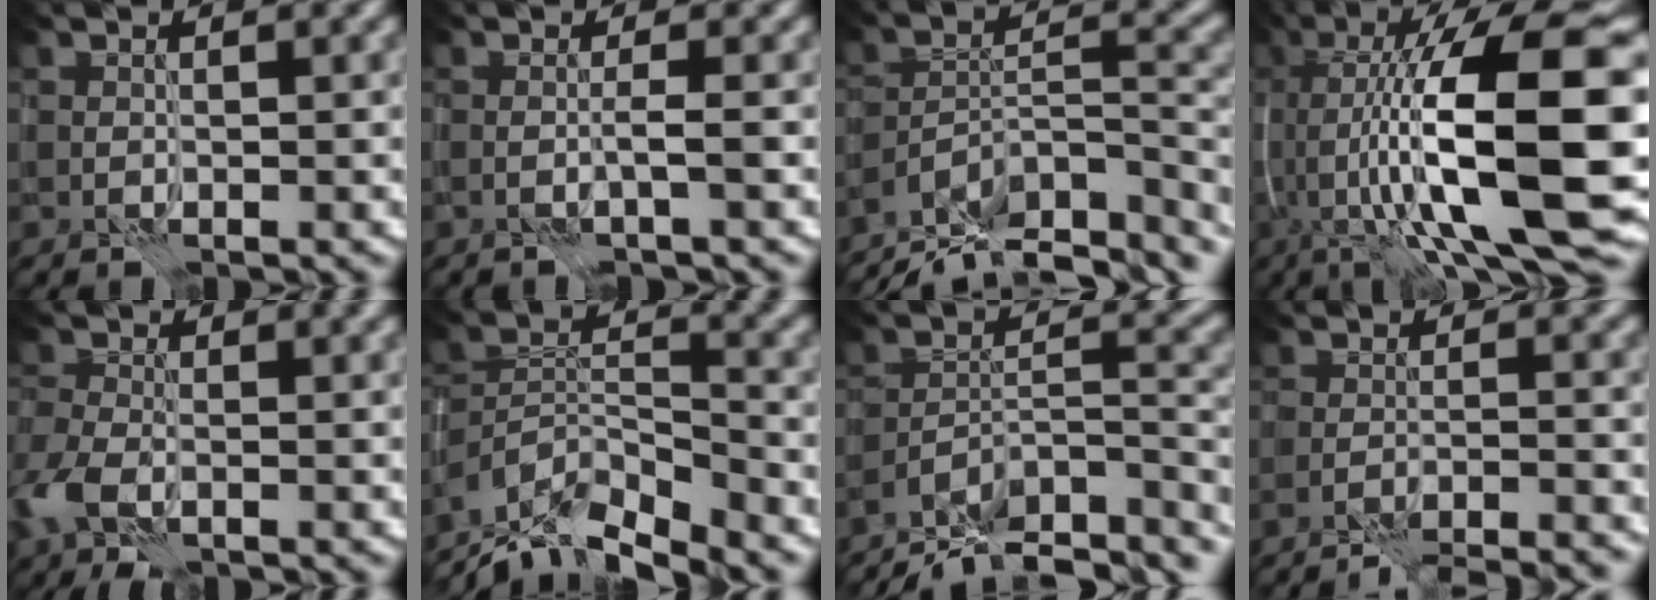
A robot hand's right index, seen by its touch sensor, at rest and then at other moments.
{"total": 0.9, "force": [-0.4, -0.2, 0.8], "torque": [-0.013, 0.009, -0.011]}
{"total": 11.3, "force": [-9.1, 3.9, 5.4], "torque": [-0.085, 0.008, -0.139]}
{"total": 16.0, "force": [-0.8, 3.8, 15.5], "torque": [-0.240, 0.037, -0.006]}
{"total": 4.6, "force": [-2.3, 2.5, 3.0], "torque": [-0.070, -0.007, -0.048]}
{"total": 8.8, "force": [-7.8, 2.3, 3.5], "torque": [-0.055, 0.000, -0.132]}
{"total": 10.3, "force": [-8.6, 3.3, 4.7], "torque": [-0.068, 0.007, -0.134]}
{"total": 8.0, "force": [-7.5, 1.1, 2.5], "torque": [-0.035, 0.003, -0.101]}